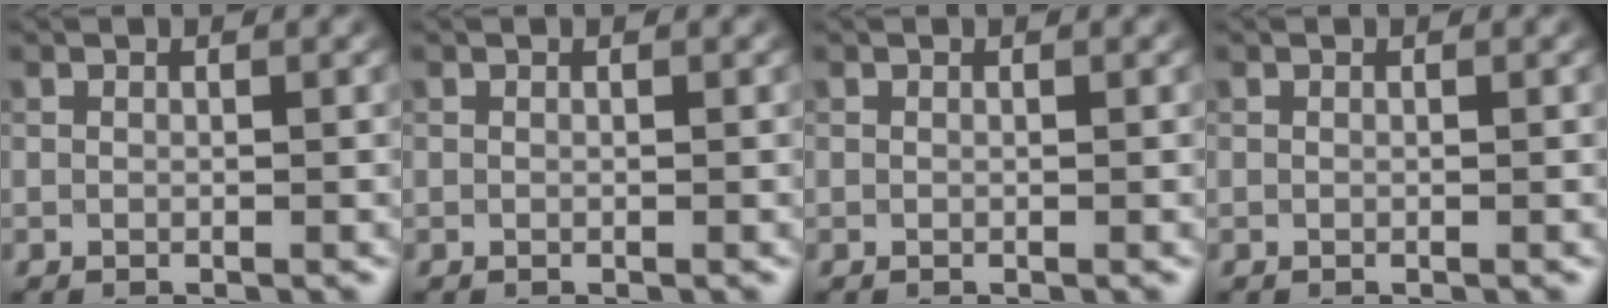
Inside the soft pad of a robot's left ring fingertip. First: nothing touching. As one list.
[{"total": 0.0}, {"total": 0.0}, {"total": 0.0}]